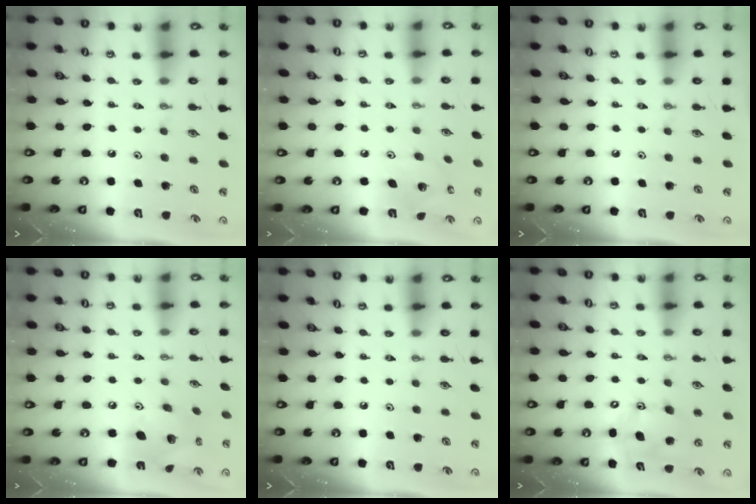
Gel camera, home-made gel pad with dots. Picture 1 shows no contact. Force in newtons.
{"total": 6.8, "press": 6.8, "slide": 0.1}
{"total": 0.0}
{"total": 12.6, "press": 12.6, "slide": 1.4}
{"total": 0.0}
{"total": 12.0, "press": 11.7, "slide": 2.5}